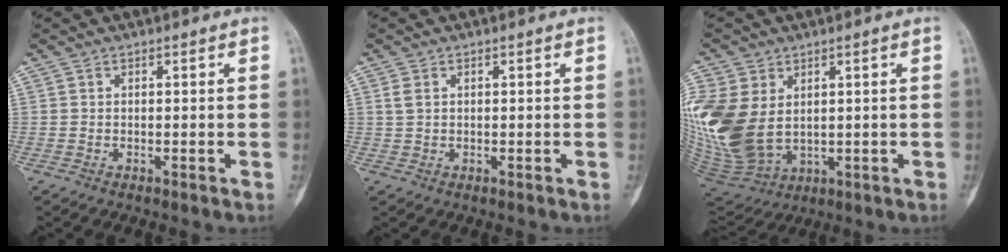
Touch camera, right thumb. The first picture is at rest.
{"total": 1.9, "force": [0.6, 1.3, 1.2], "torque": [-0.029, 0.004, 0.018]}
{"total": 18.9, "force": [2.7, 13.6, 12.8], "torque": [-0.308, -0.015, 0.080]}